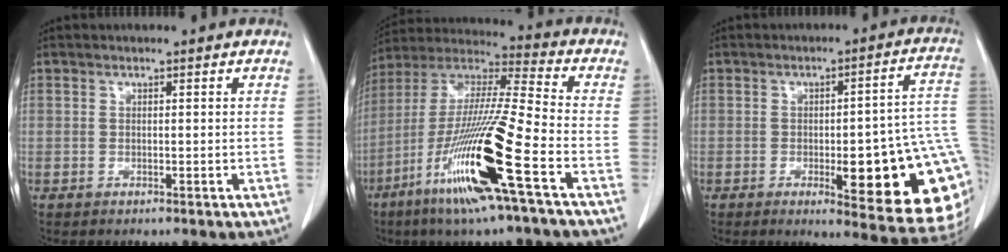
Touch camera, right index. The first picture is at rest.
{"total": 20.1, "force": [-8.5, -0.2, 18.3], "torque": [-0.392, -0.041, -0.170]}
{"total": 20.1, "force": [-3.8, 4.1, 19.3], "torque": [-0.148, 0.013, -0.032]}